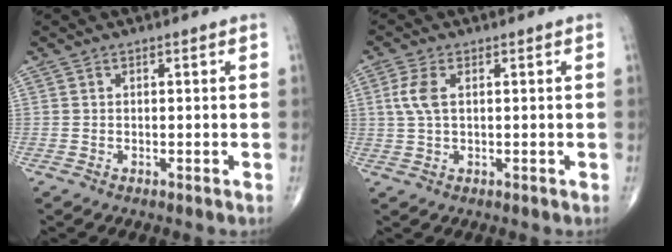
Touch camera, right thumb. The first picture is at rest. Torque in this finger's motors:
{"motor_torque": [-0.24, 0.37, 0.55, 0.07, 0.05]}